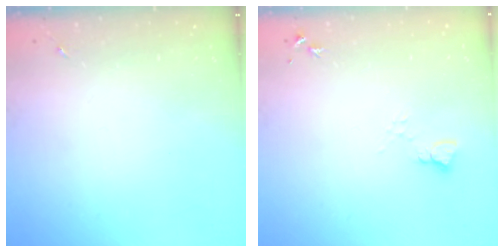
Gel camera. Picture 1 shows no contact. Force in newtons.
{"total": 3.7, "press": 3.7, "slide": 0.4}